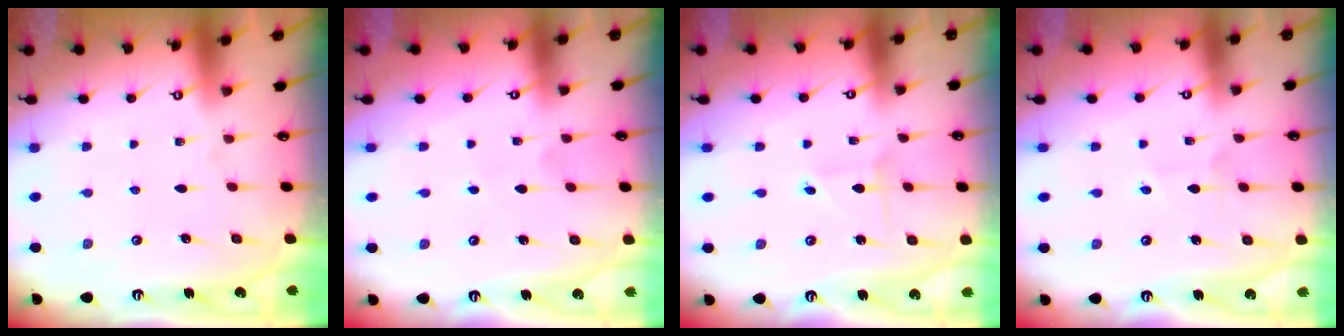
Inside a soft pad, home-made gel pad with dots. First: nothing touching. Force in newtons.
{"total": 2.9, "press": 2.9, "slide": 0.2}
{"total": 2.3, "press": 2.3, "slide": 0.2}
{"total": 2.8, "press": 2.8, "slide": 0.3}